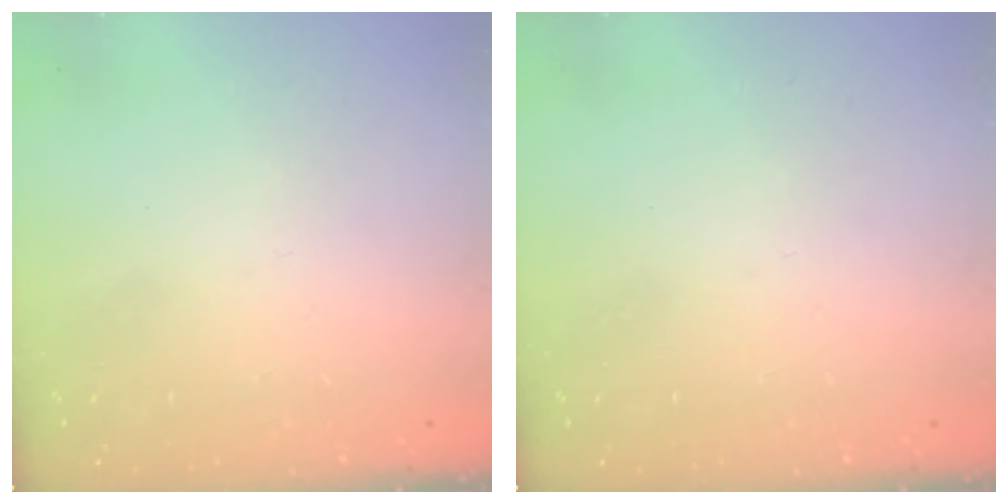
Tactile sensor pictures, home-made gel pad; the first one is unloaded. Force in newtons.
{"total": 0.0}